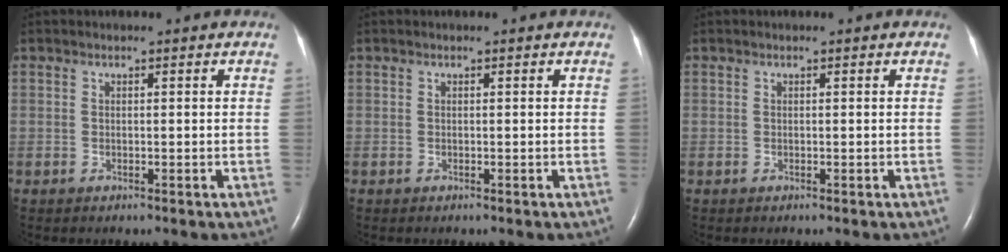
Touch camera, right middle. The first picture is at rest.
{"total": 0.0}
{"total": 0.0}